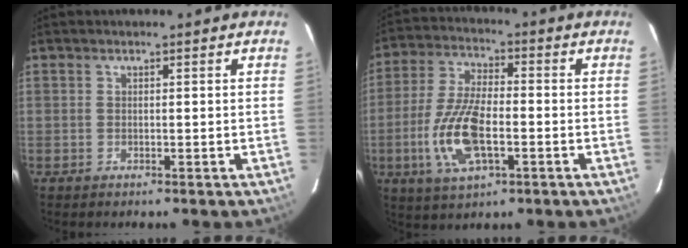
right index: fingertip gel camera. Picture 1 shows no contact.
{"total": 13.3, "force": [-3.6, 5.5, 11.6], "torque": [-0.248, -0.002, -0.067]}